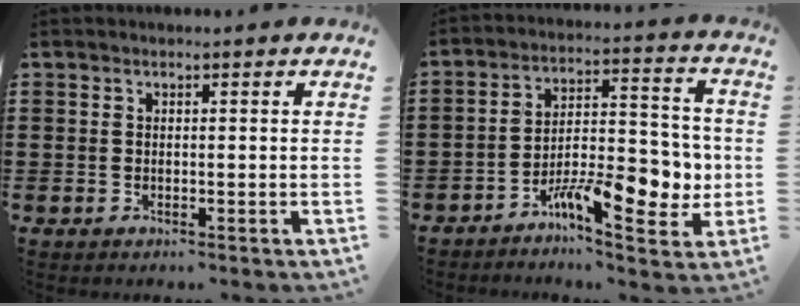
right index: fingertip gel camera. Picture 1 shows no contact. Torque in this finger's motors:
{"motor_torque": [1.16, -0.98, 0.59, 0.11]}